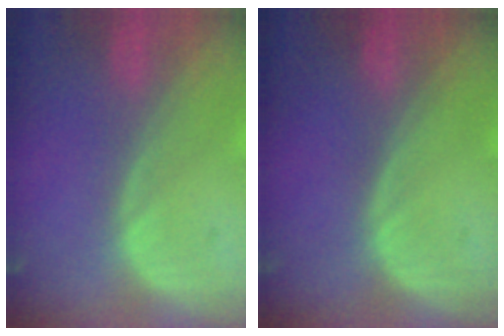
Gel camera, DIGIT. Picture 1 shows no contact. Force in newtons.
{"total": 0.0}